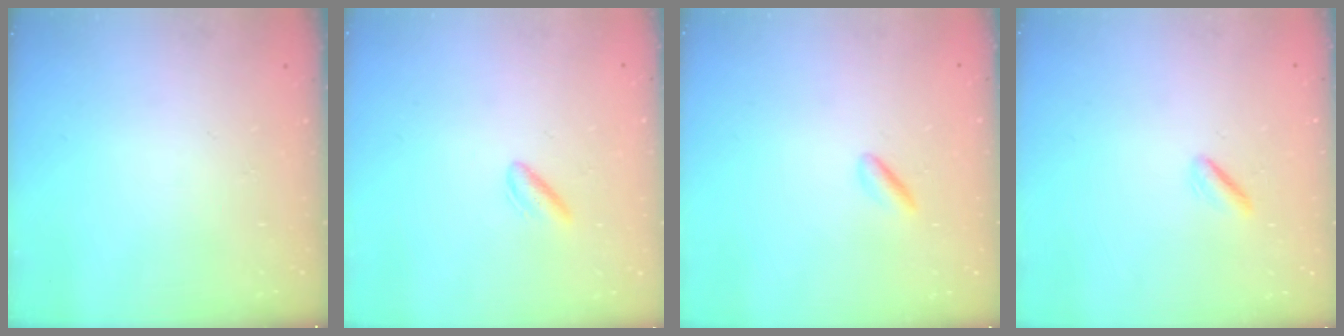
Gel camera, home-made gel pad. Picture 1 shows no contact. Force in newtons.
{"total": 2.6, "press": 2.3, "slide": 1.4}
{"total": 1.8, "press": 1.6, "slide": 0.8}
{"total": 0.8, "press": 0.4, "slide": 0.7}